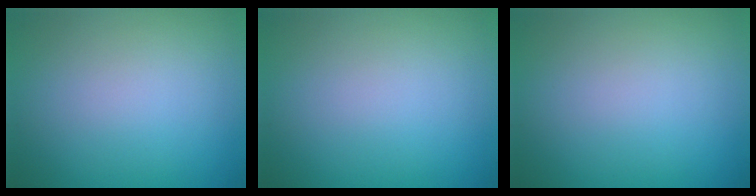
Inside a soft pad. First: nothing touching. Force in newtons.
{"total": 0.0}
{"total": 0.0}